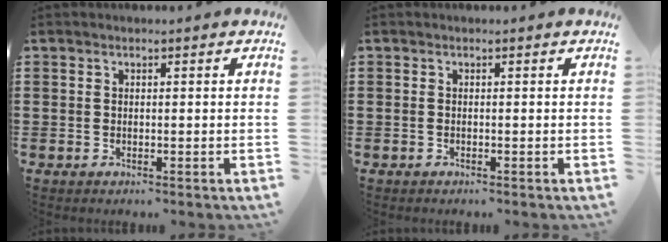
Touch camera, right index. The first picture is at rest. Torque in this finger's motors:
{"motor_torque": [-0.13, 0.15, 0.00, 0.02]}